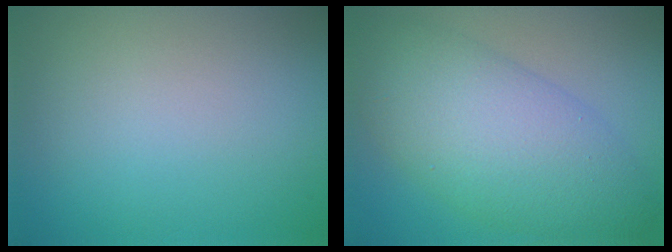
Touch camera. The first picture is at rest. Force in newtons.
{"total": 8.4, "press": 8.4, "slide": 0.2}